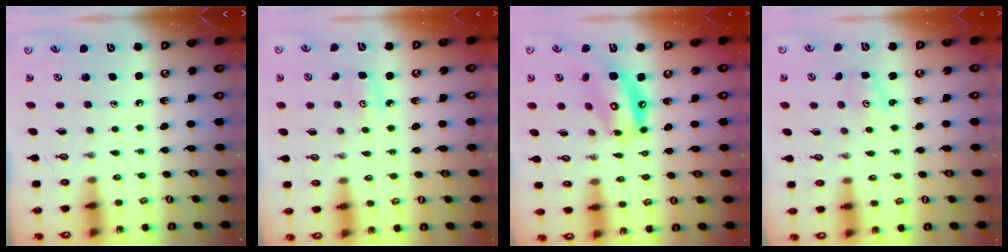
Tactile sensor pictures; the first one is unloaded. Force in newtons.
{"total": 4.7, "press": 4.6, "slide": 0.5}
{"total": 13.6, "press": 13.6, "slide": 1.4}
{"total": 1.3, "press": 1.3, "slide": 0.2}